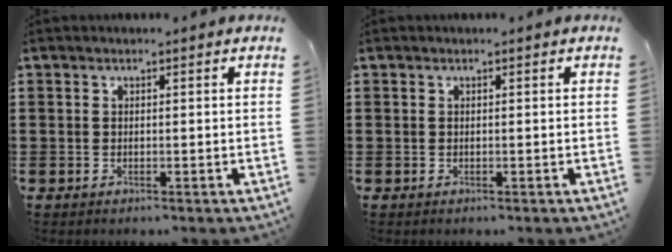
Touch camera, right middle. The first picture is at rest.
{"total": 0.0}